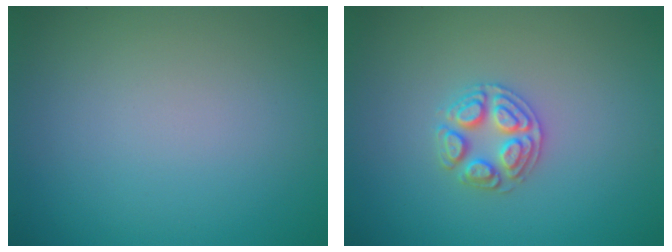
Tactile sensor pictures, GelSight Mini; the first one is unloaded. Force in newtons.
{"total": 2.5, "press": 2.5, "slide": 0.4}